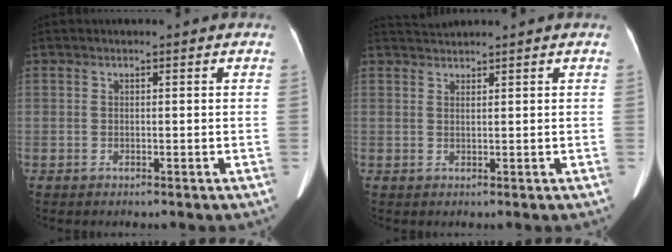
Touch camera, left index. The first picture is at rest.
{"total": 1.9, "force": [1.9, -0.4, 0.1], "torque": [-0.005, 0.013, 0.044]}